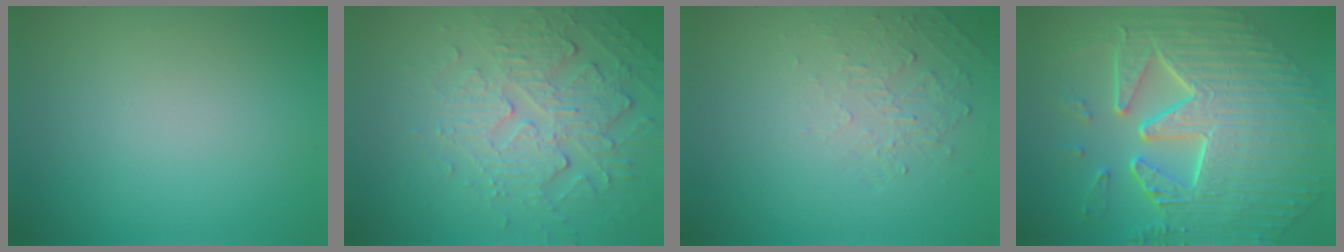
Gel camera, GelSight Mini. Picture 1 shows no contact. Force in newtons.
{"total": 5.3, "press": 3.7, "slide": 3.7}
{"total": 1.9, "press": 0.5, "slide": 1.9}
{"total": 10.8, "press": 7.4, "slide": 7.9}